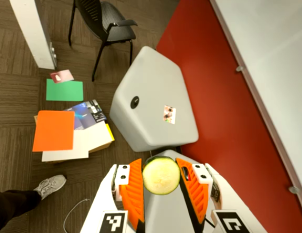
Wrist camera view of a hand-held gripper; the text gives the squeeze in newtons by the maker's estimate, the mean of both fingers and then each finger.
{"total": 10.4, "left": 10.9, "right": 9.9}